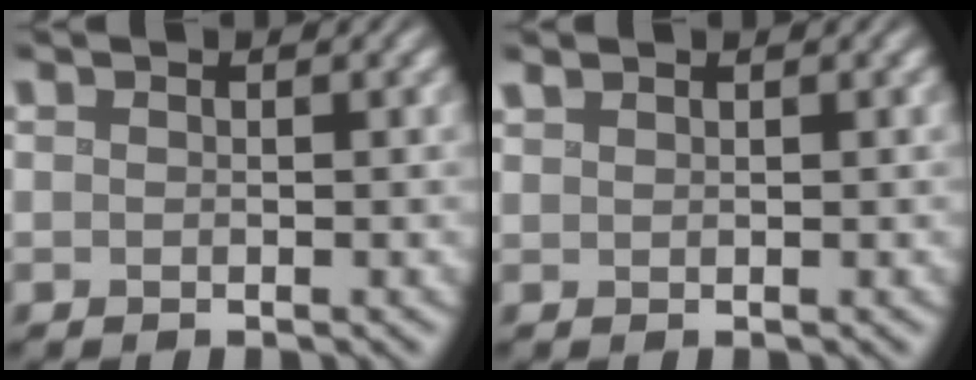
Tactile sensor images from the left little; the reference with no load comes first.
{"total": 0.7, "force": [0.6, 0.1, 0.2], "torque": [-0.004, 0.002, 0.015]}